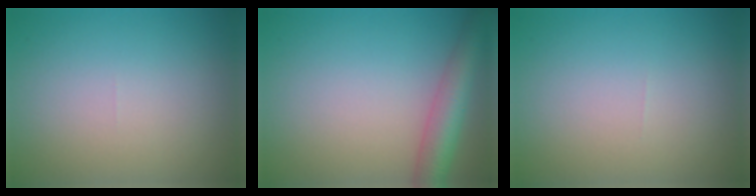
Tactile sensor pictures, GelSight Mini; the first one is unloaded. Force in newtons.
{"total": 4.9, "press": 4.9, "slide": 0.2}
{"total": 0.0}